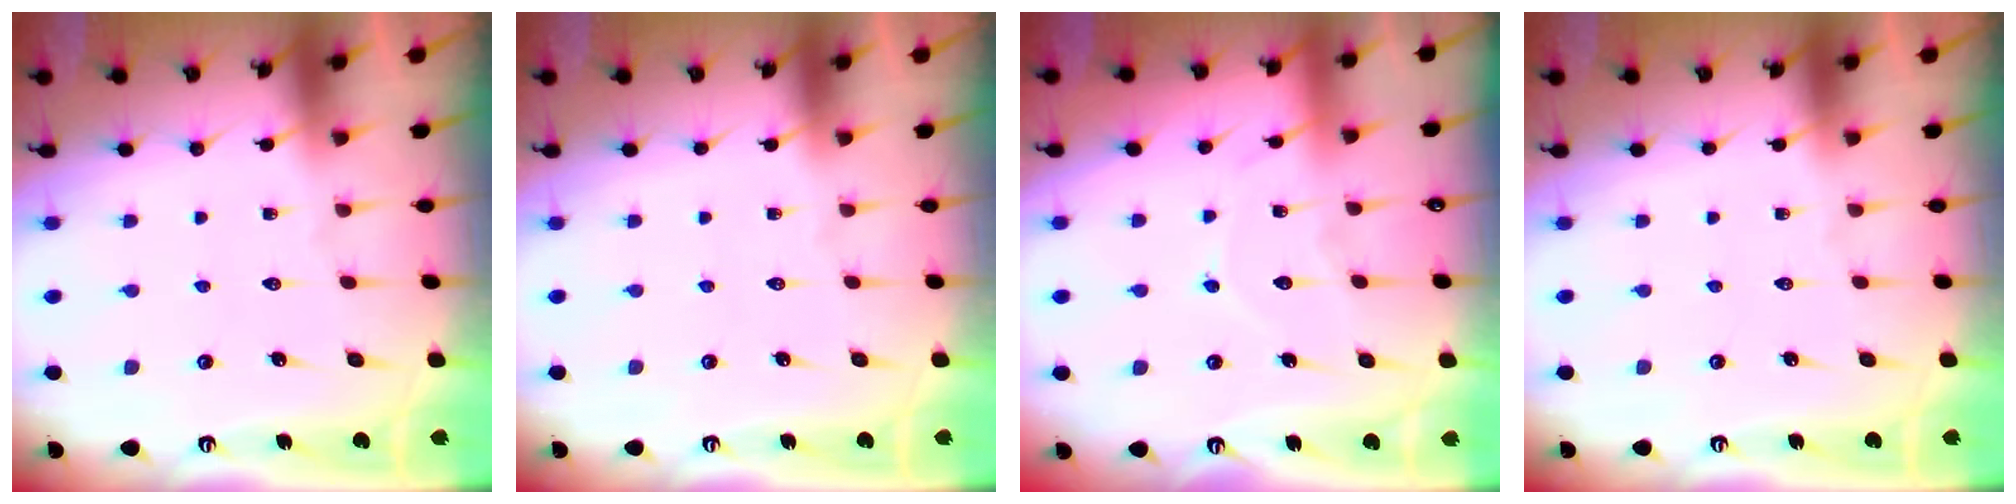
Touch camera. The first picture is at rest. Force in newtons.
{"total": 0.0}
{"total": 7.4, "press": 7.4, "slide": 0.8}
{"total": 0.0}